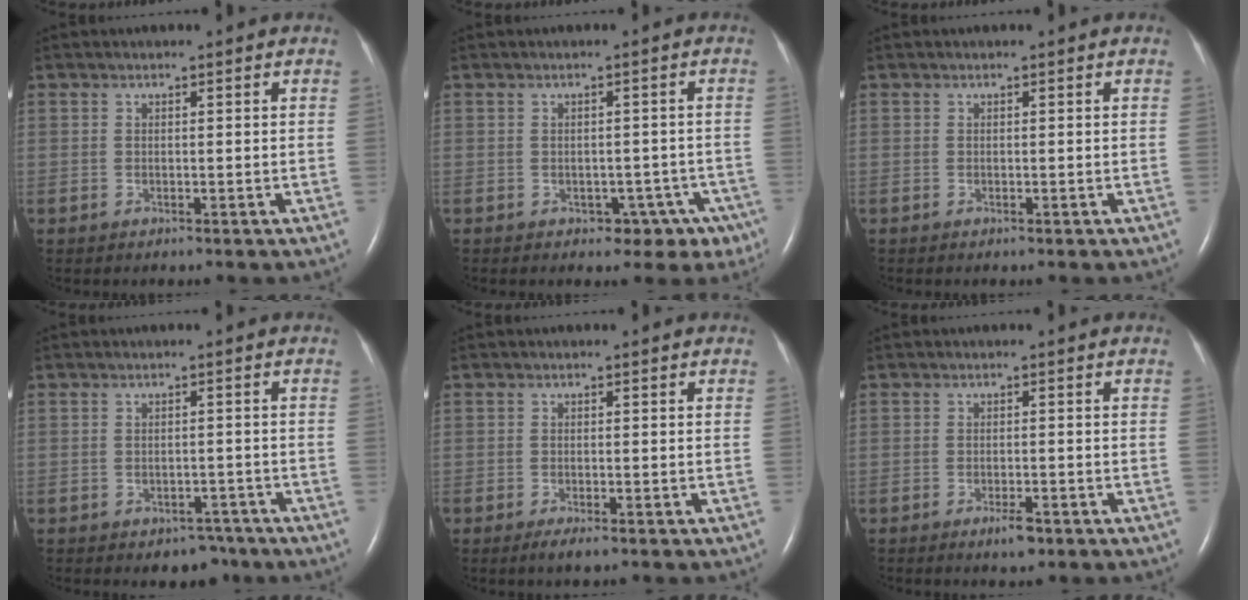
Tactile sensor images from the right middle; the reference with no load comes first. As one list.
[{"total": 5.6, "force": [-3.0, 4.1, 2.3], "torque": [-0.013, 0.014, -0.033]}, {"total": 0.0}, {"total": 3.7, "force": [-2.8, 2.3, 0.9], "torque": [-0.001, 0.008, -0.031]}, {"total": 1.9, "force": [-1.3, 0.4, 1.4], "torque": [-0.028, -0.004, -0.021]}, {"total": 2.3, "force": [-1.5, 0.5, 1.6], "torque": [-0.032, -0.002, -0.022]}]